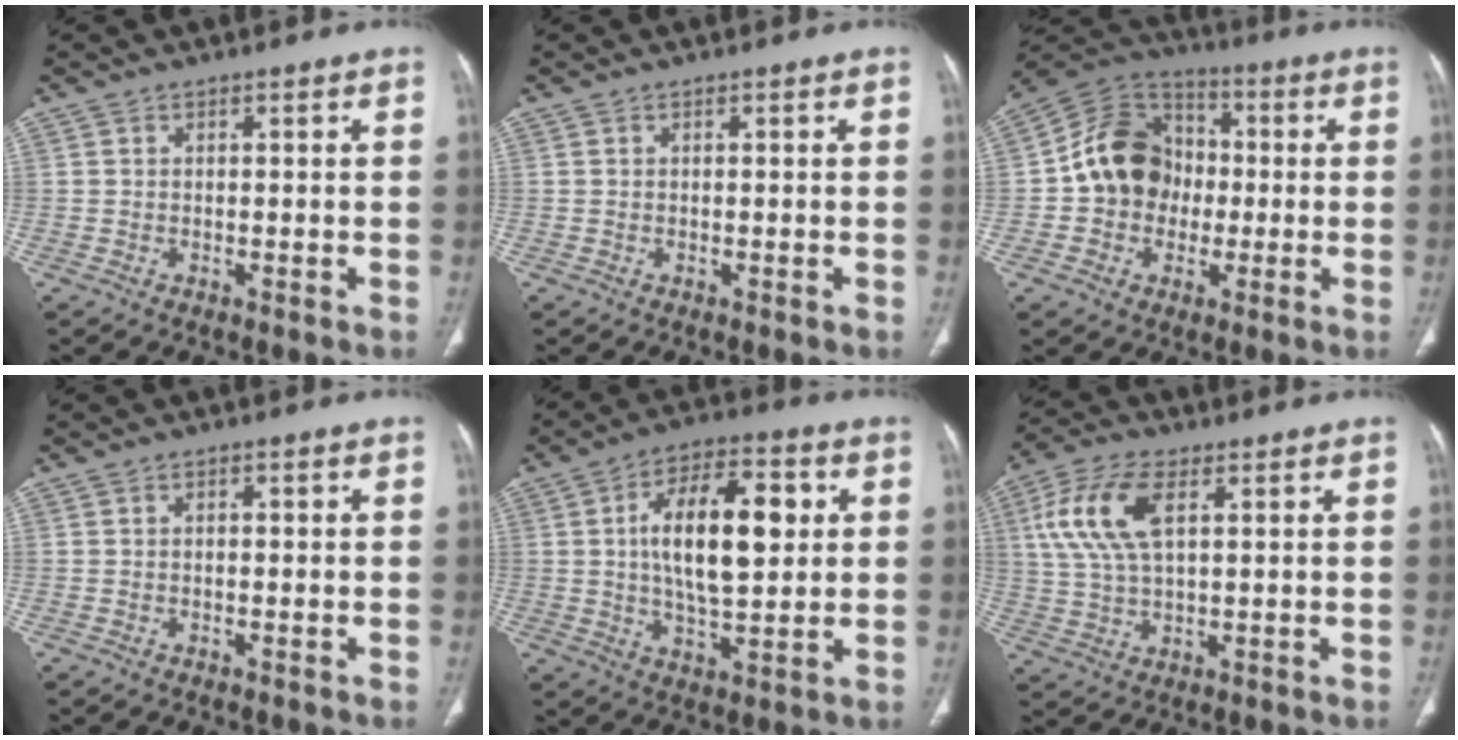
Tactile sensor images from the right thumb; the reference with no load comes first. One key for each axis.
{"total": 0.0}
{"total": 14.1, "fx": -0.8, "fy": 11.9, "fz": 7.4, "tx": -0.095, "ty": 0.031, "tz": -0.024}
{"total": 0.7, "fx": 0.0, "fy": 0.3, "fz": 0.6, "tx": -0.016, "ty": 0.005, "tz": 0.003}
{"total": 16.2, "fx": 2.8, "fy": 7.4, "fz": 14.1, "tx": -0.218, "ty": 0.007, "tz": 0.045}
{"total": 11.9, "fx": 3.8, "fy": 5.8, "fz": 9.7, "tx": -0.213, "ty": 0.005, "tz": 0.077}